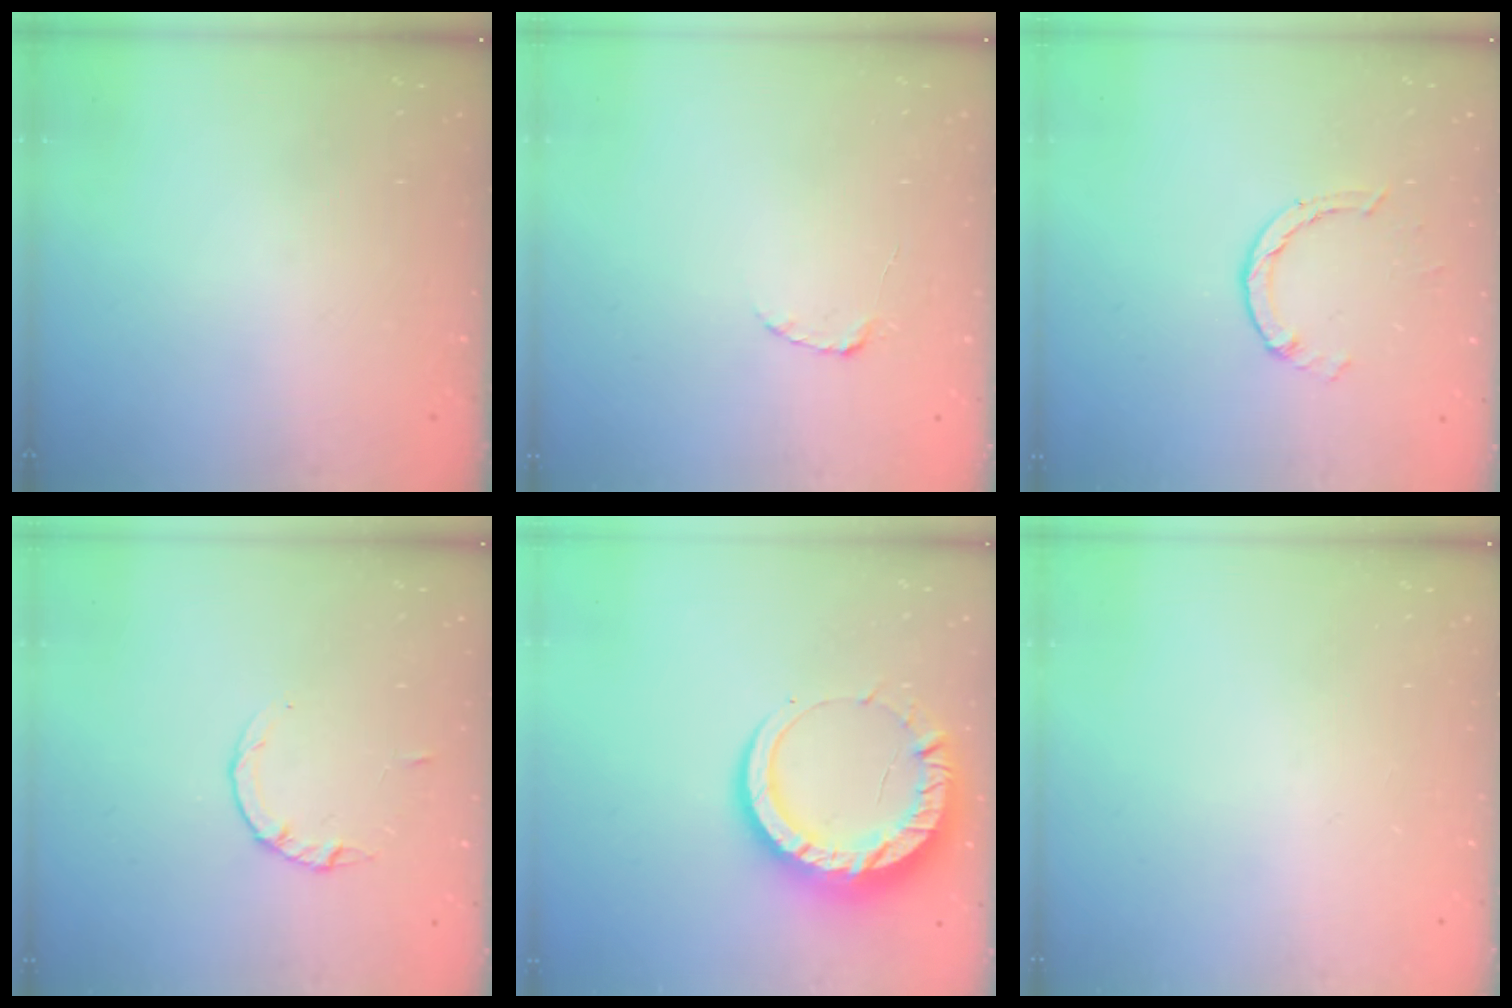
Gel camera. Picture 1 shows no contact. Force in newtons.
{"total": 2.2, "press": 2.2, "slide": 0.3}
{"total": 1.4, "press": 1.4, "slide": 0.2}
{"total": 2.8, "press": 2.8, "slide": 0.4}
{"total": 14.4, "press": 14.4, "slide": 1.3}
{"total": 0.0}